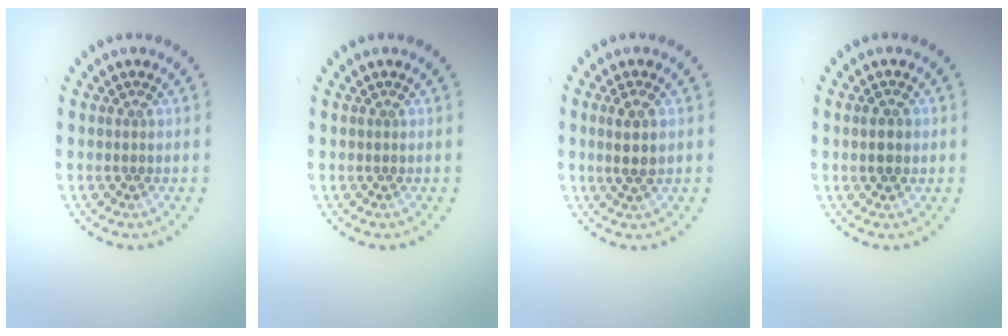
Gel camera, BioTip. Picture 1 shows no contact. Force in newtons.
{"total": 0.0}
{"total": 2.1, "press": 1.9, "slide": 0.8}
{"total": 1.6, "press": 1.6, "slide": 0.1}